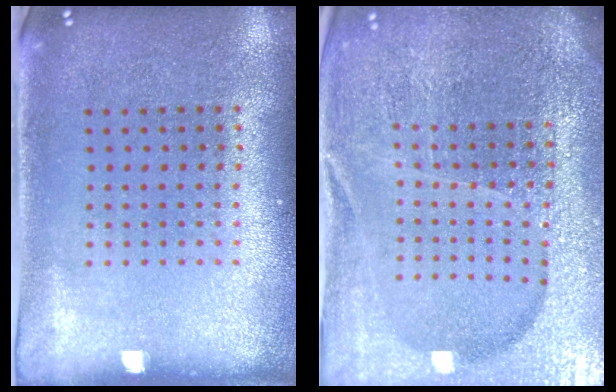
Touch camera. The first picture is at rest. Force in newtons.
{"total": 5.8, "press": 5.1, "slide": 2.7}